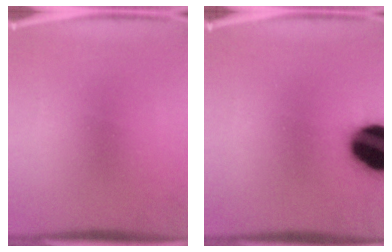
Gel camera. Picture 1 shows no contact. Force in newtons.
{"total": 19.9}